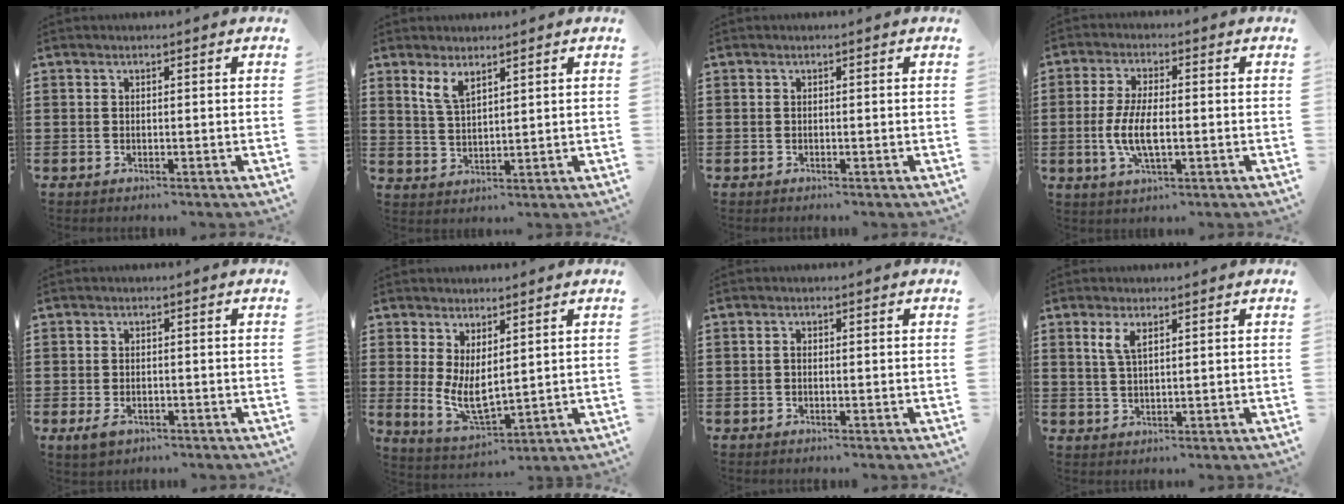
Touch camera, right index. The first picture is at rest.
{"total": 3.6, "force": [2.4, 1.3, 2.4], "torque": [-0.054, 0.002, 0.045]}
{"total": 0.0}
{"total": 6.9, "force": [-1.0, 2.7, 6.3], "torque": [-0.144, -0.006, -0.027]}
{"total": 1.7, "force": [-1.1, 1.0, 0.9], "torque": [-0.025, -0.001, -0.024]}
{"total": 5.9, "force": [1.1, 2.8, 5.0], "torque": [-0.107, -0.012, 0.019]}
{"total": 0.5, "force": [-0.3, 0.3, 0.4], "torque": [-0.010, -0.003, -0.004]}
{"total": 3.1, "force": [1.5, 1.1, 2.5], "torque": [-0.055, 0.005, 0.026]}